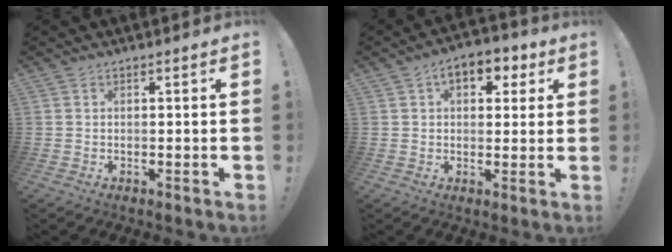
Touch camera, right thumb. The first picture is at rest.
{"total": 7.9, "force": [3.4, 5.1, 5.1], "torque": [-0.063, -0.005, 0.057]}